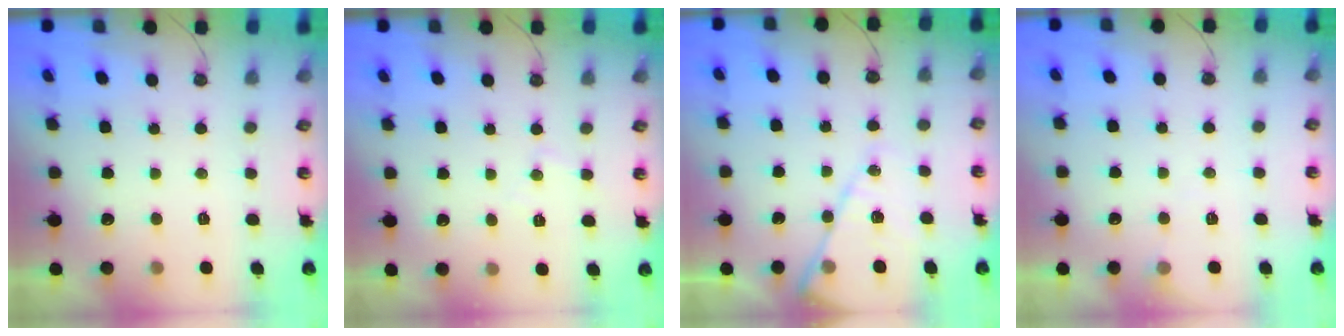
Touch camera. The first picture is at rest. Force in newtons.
{"total": 4.4, "press": 4.3, "slide": 0.6}
{"total": 12.1, "press": 12.1, "slide": 1.0}
{"total": 3.7, "press": 3.7, "slide": 0.6}